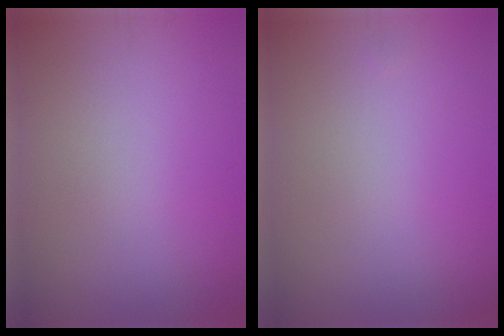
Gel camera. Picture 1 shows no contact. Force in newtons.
{"total": 0.0}